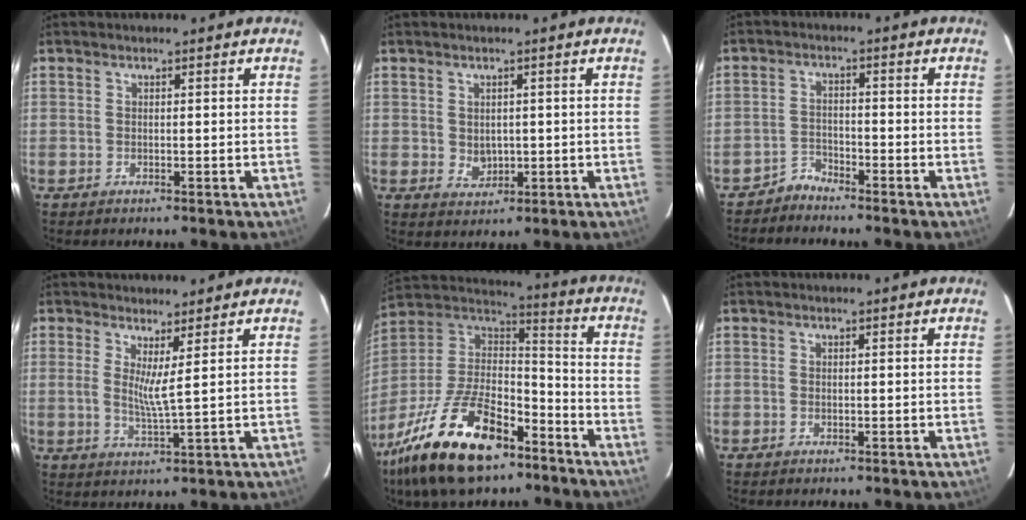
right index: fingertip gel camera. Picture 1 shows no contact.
{"total": 3.0, "force": [0.1, 2.6, 1.5], "torque": [-0.023, -0.001, 0.008]}
{"total": 2.8, "force": [-2.7, 0.7, -0.6], "torque": [0.011, 0.006, -0.053]}
{"total": 3.6, "force": [1.8, -0.6, 3.1], "torque": [-0.060, -0.017, 0.027]}
{"total": 25.9, "force": [-16.2, 11.5, 16.6], "torque": [-0.343, -0.015, -0.273]}
{"total": 0.0}